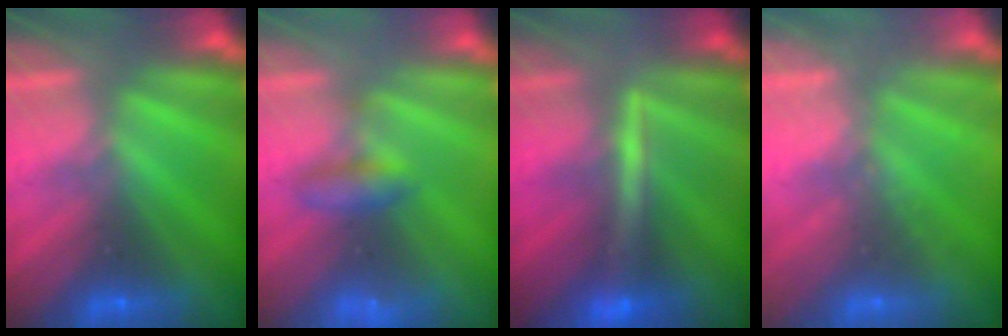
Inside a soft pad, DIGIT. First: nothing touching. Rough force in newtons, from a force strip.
{"total": 2.0}
{"total": 2.4}
{"total": 1.9}